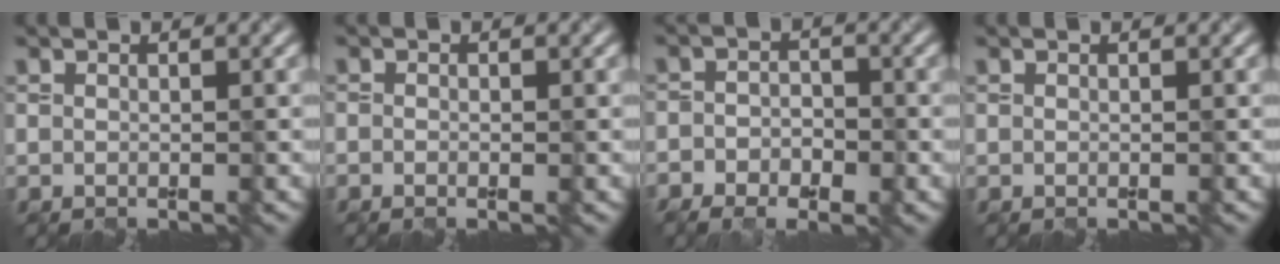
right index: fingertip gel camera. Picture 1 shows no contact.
{"total": 1.0, "force": [-0.9, -0.5, -0.2], "torque": [0.000, 0.004, -0.006]}
{"total": 3.9, "force": [-2.7, 2.1, 1.8], "torque": [-0.022, 0.002, -0.039]}
{"total": 0.0}